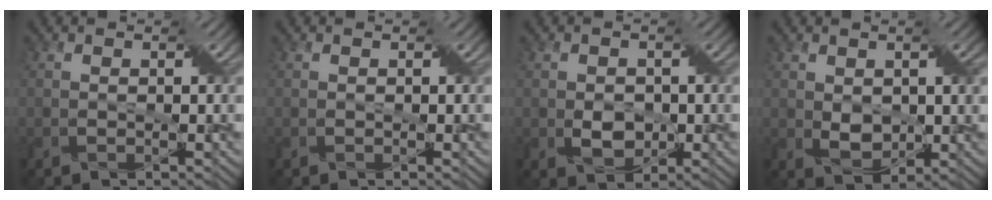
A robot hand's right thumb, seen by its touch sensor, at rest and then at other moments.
{"total": 0.0}
{"total": 2.8, "force": [-0.6, 2.2, 1.6], "torque": [-0.032, -0.003, -0.009]}
{"total": 3.3, "force": [0.8, 2.2, 2.3], "torque": [-0.047, -0.004, 0.019]}